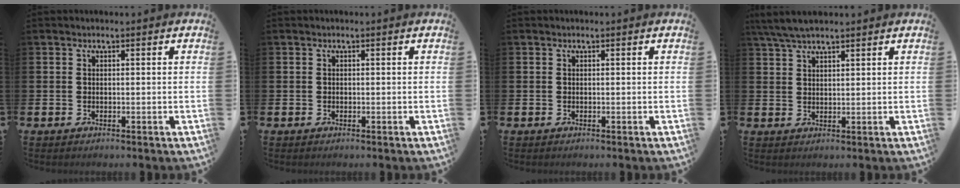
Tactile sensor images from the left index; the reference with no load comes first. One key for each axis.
{"total": 0.0}
{"total": 0.0}
{"total": 4.6, "fx": 3.8, "fy": 1.0, "fz": 2.3, "tx": -0.059, "ty": -0.002, "tz": 0.073}